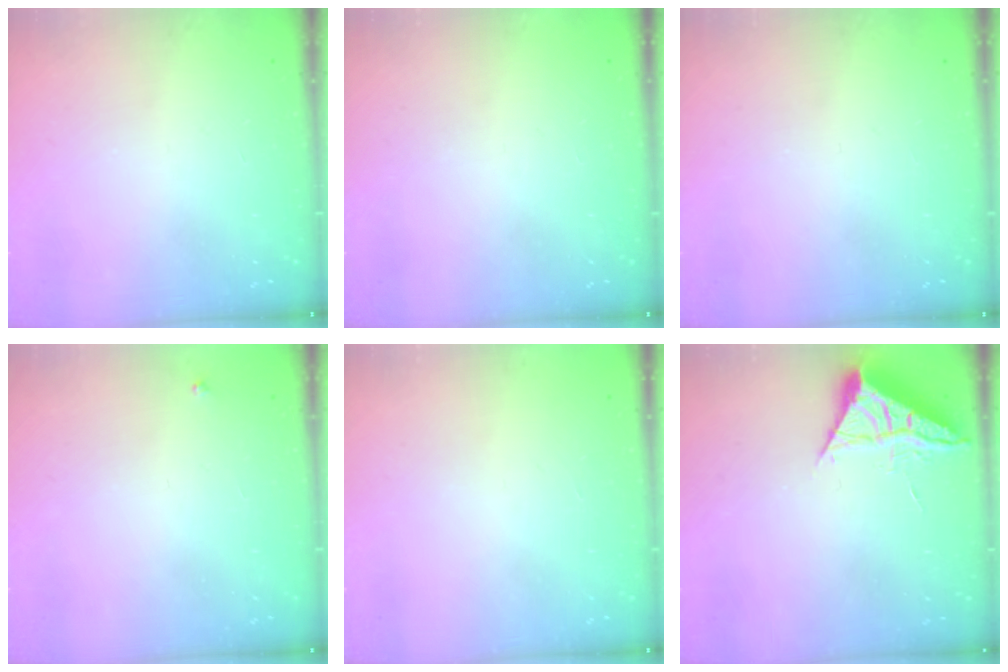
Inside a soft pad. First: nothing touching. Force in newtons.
{"total": 1.5, "press": 1.5, "slide": 0.1}
{"total": 0.0}
{"total": 2.7, "press": 2.7, "slide": 0.3}
{"total": 1.5, "press": 1.5, "slide": 0.1}
{"total": 6.0, "press": 5.9, "slide": 0.4}